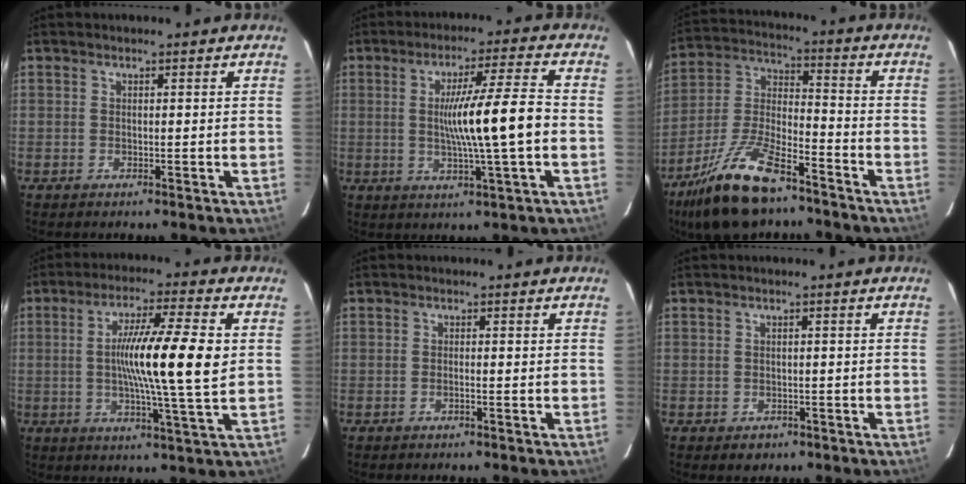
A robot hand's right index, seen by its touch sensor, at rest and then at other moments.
{"total": 11.2, "force": [-0.5, -0.8, 11.1], "torque": [-0.190, -0.001, -0.008]}
{"total": 15.8, "force": [-11.1, 4.2, 10.5], "torque": [-0.223, -0.013, -0.203]}
{"total": 13.5, "force": [1.1, -0.3, 13.4], "torque": [-0.233, 0.000, 0.013]}
{"total": 0.6, "force": [-0.3, -0.1, 0.5], "torque": [-0.010, 0.001, -0.005]}
{"total": 1.9, "force": [-1.0, 1.5, 0.5], "torque": [-0.006, 0.002, -0.008]}